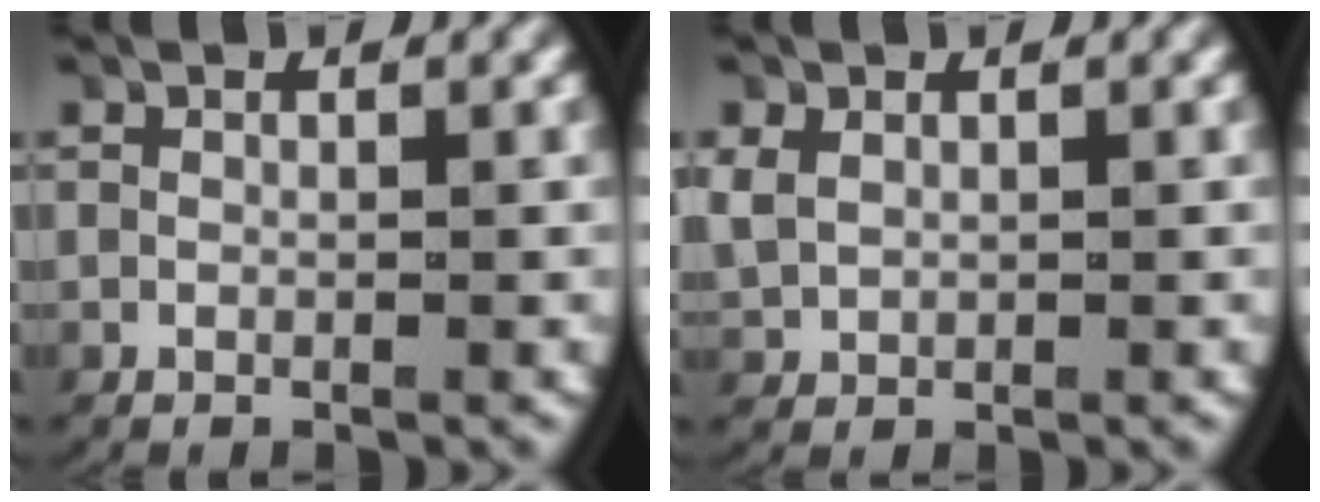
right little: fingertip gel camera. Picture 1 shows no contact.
{"total": 2.1, "force": [0.6, 1.7, 0.9], "torque": [-0.033, 0.000, 0.022]}